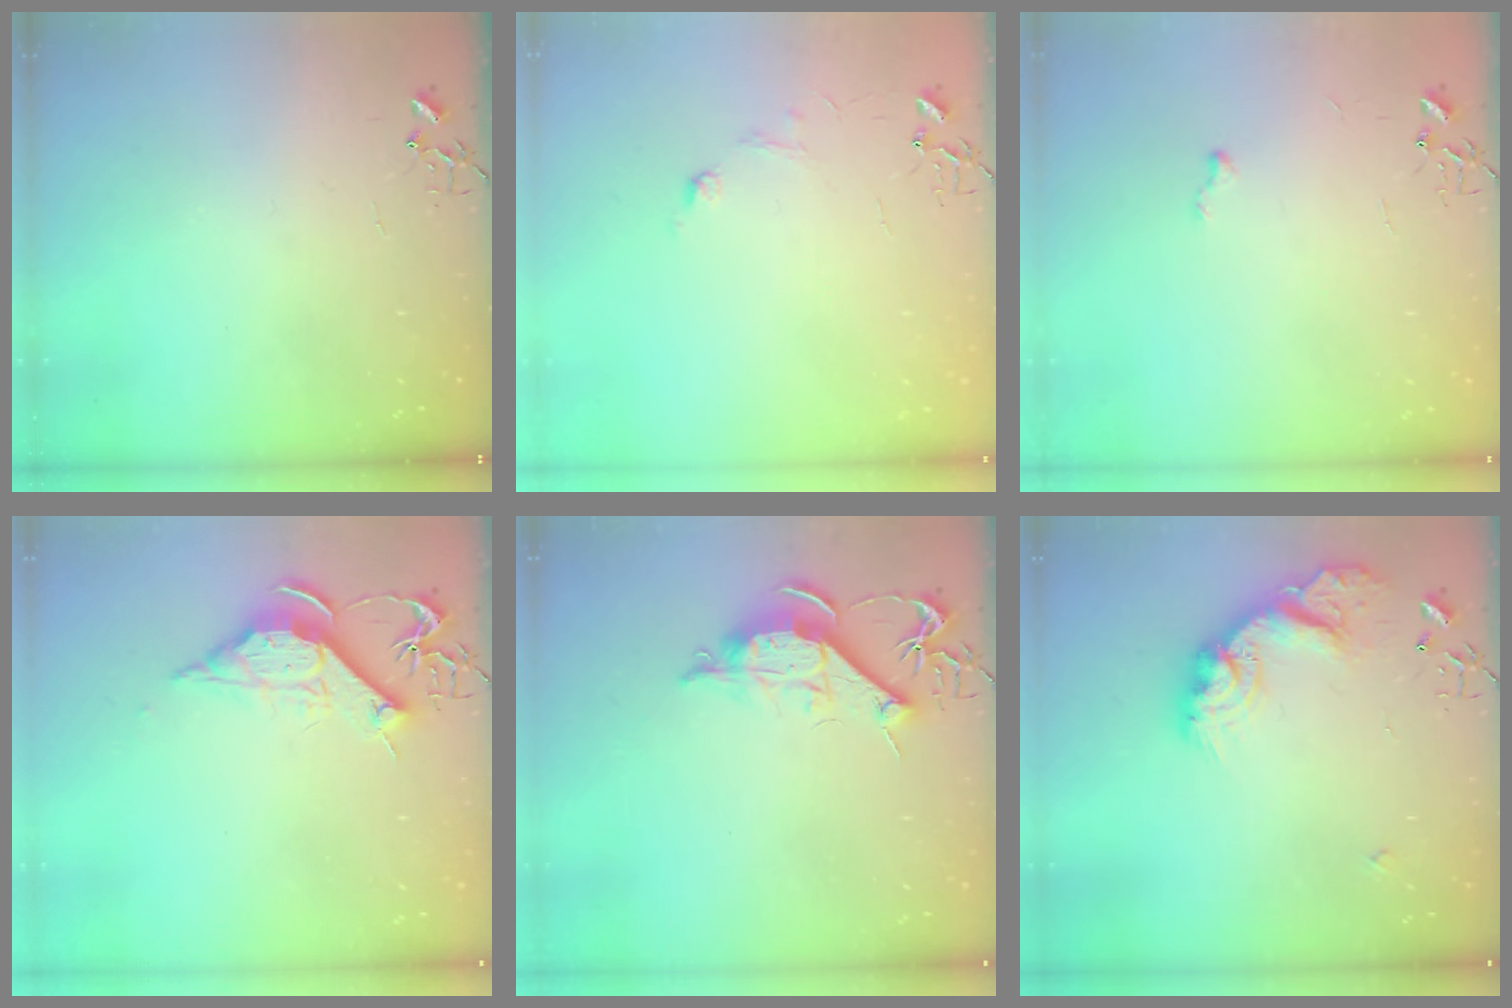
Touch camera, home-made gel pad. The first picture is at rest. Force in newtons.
{"total": 6.6, "press": 6.5, "slide": 0.7}
{"total": 4.1, "press": 4.1, "slide": 0.6}
{"total": 11.5, "press": 11.5, "slide": 0.1}
{"total": 11.1, "press": 11.1, "slide": 0.9}
{"total": 21.0, "press": 20.9, "slide": 1.3}